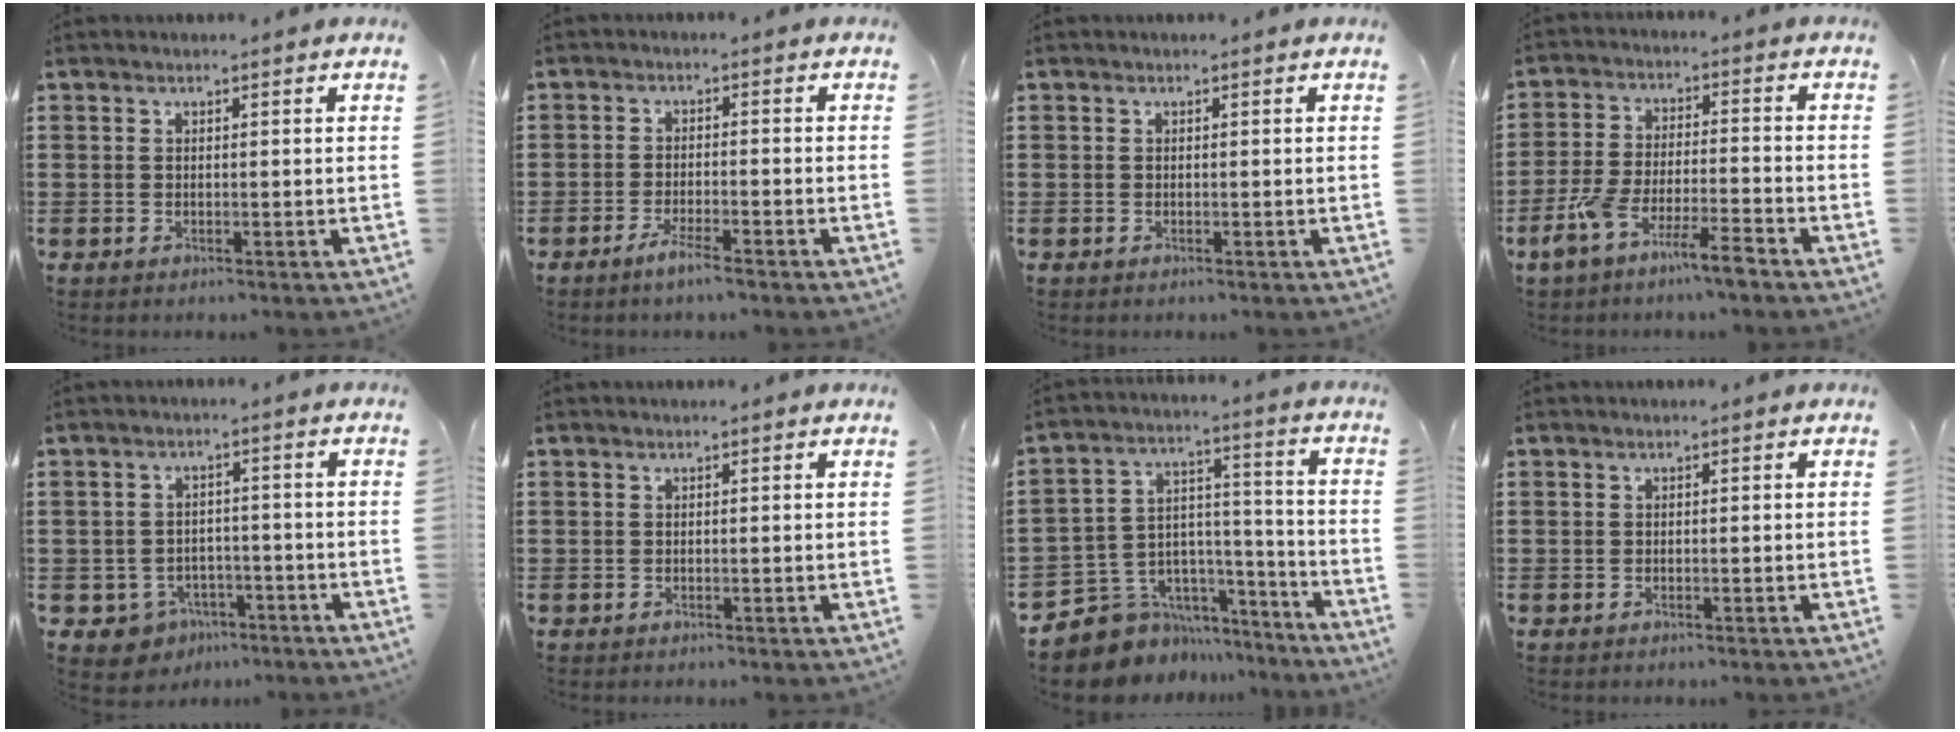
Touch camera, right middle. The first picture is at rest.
{"total": 2.9, "force": [-2.3, 0.2, 1.8], "torque": [-0.038, 0.002, -0.044]}
{"total": 0.0}
{"total": 7.4, "force": [-5.6, 0.7, 4.8], "torque": [-0.118, -0.011, -0.112]}
{"total": 3.3, "force": [-2.7, 1.9, 0.2], "torque": [-0.016, 0.005, -0.057]}
{"total": 0.0}
{"total": 8.5, "force": [-6.8, 5.1, 0.9], "torque": [-0.041, 0.011, -0.127]}
{"total": 0.0}